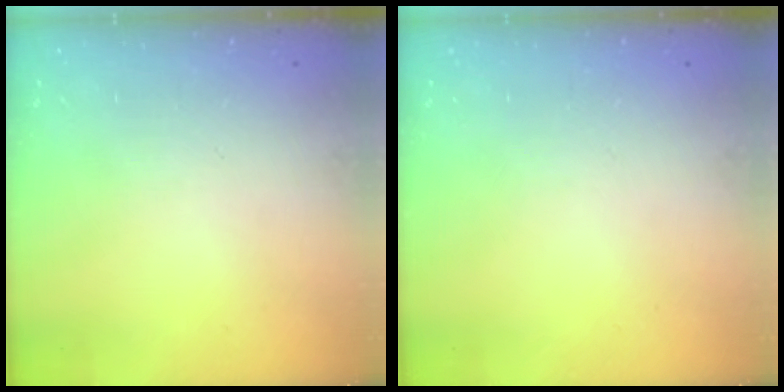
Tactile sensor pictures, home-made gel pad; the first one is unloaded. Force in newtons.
{"total": 0.0}